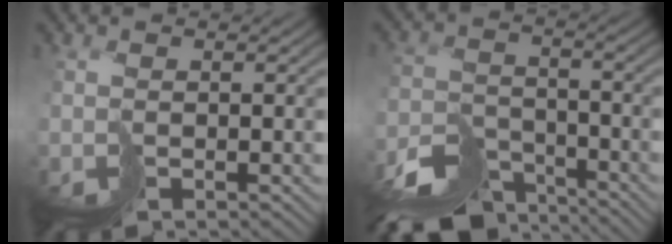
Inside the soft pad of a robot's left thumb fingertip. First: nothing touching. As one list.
[{"total": 10.1, "force": [-8.9, 3.5, 3.5], "torque": [-0.067, -0.016, -0.146]}]